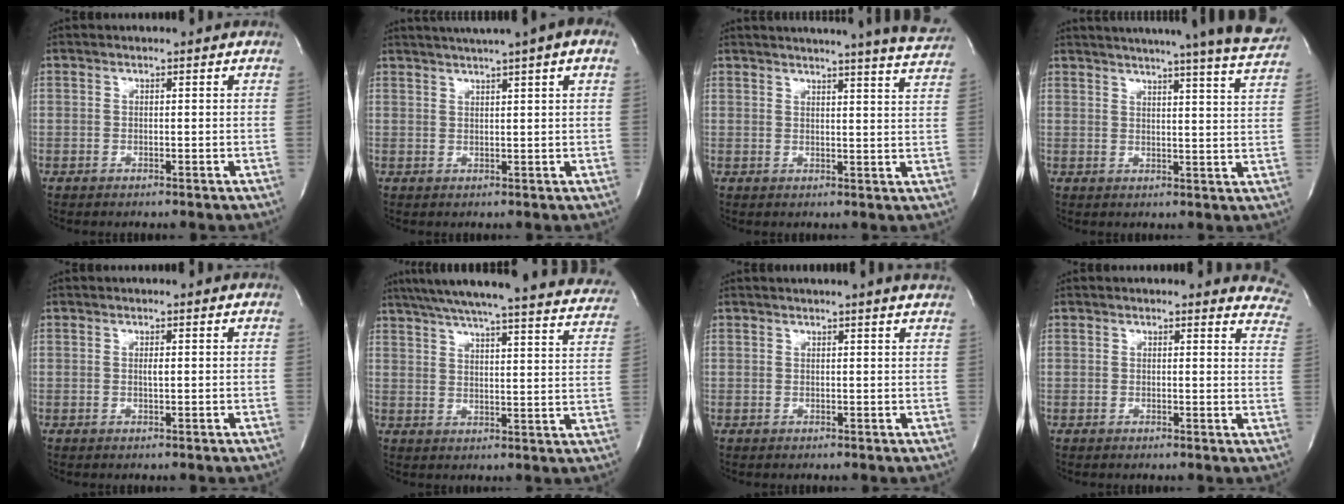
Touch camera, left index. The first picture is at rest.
{"total": 10.3, "force": [7.2, 0.0, 7.3], "torque": [-0.119, 0.036, 0.089]}
{"total": 17.9, "force": [16.7, -0.4, 6.4], "torque": [-0.093, -0.053, 0.188]}
{"total": 23.3, "force": [21.0, -0.6, 10.1], "torque": [-0.156, -0.054, 0.249]}
{"total": 0.7, "force": [0.1, 0.1, 0.7], "torque": [-0.017, -0.002, 0.001]}
{"total": 32.6, "force": [29.4, 2.8, 13.8], "torque": [-0.218, -0.060, 0.354]}
{"total": 4.8, "force": [4.3, -0.7, 2.0], "torque": [-0.026, 0.009, 0.038]}
{"total": 7.8, "force": [7.3, 2.2, 1.7], "torque": [0.016, -0.027, 0.040]}